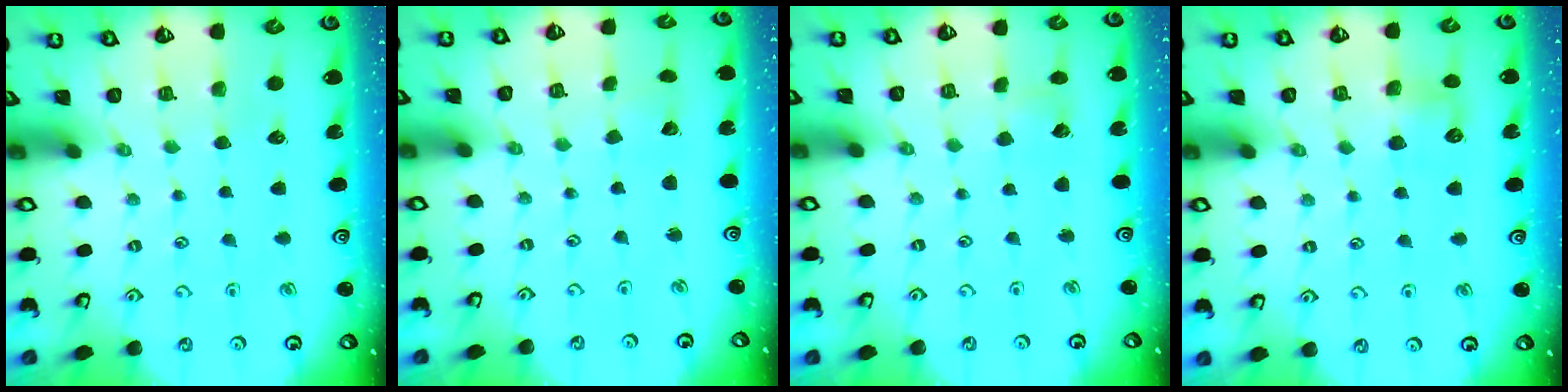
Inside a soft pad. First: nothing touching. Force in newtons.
{"total": 1.1, "press": 1.1, "slide": 0.1}
{"total": 2.8, "press": 2.8, "slide": 0.2}
{"total": 5.4, "press": 5.4, "slide": 0.7}